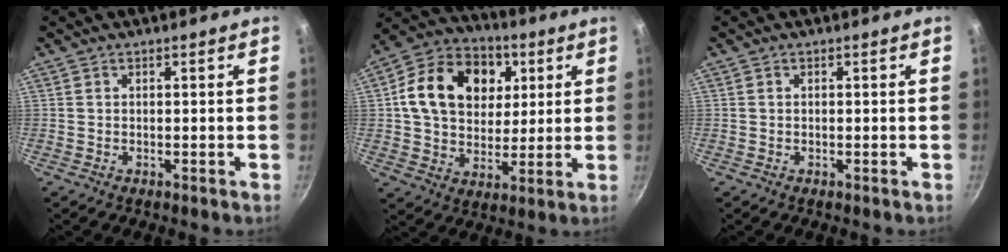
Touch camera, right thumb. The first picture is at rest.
{"total": 19.0, "force": [4.8, 14.4, 11.4], "torque": [-0.168, 0.008, 0.072]}
{"total": 0.0}